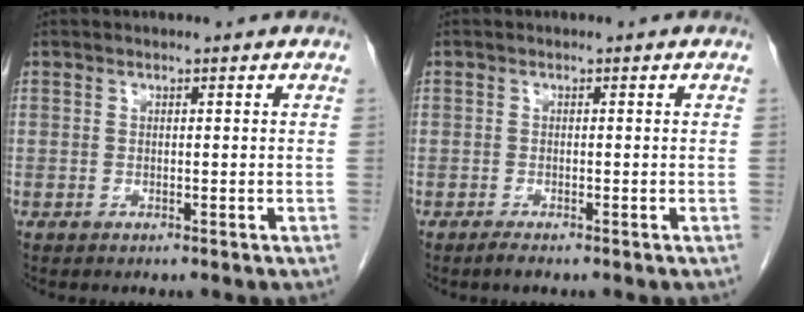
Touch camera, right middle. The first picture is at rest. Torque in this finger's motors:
{"motor_torque": [0.35, -0.25, -0.01, -0.01]}